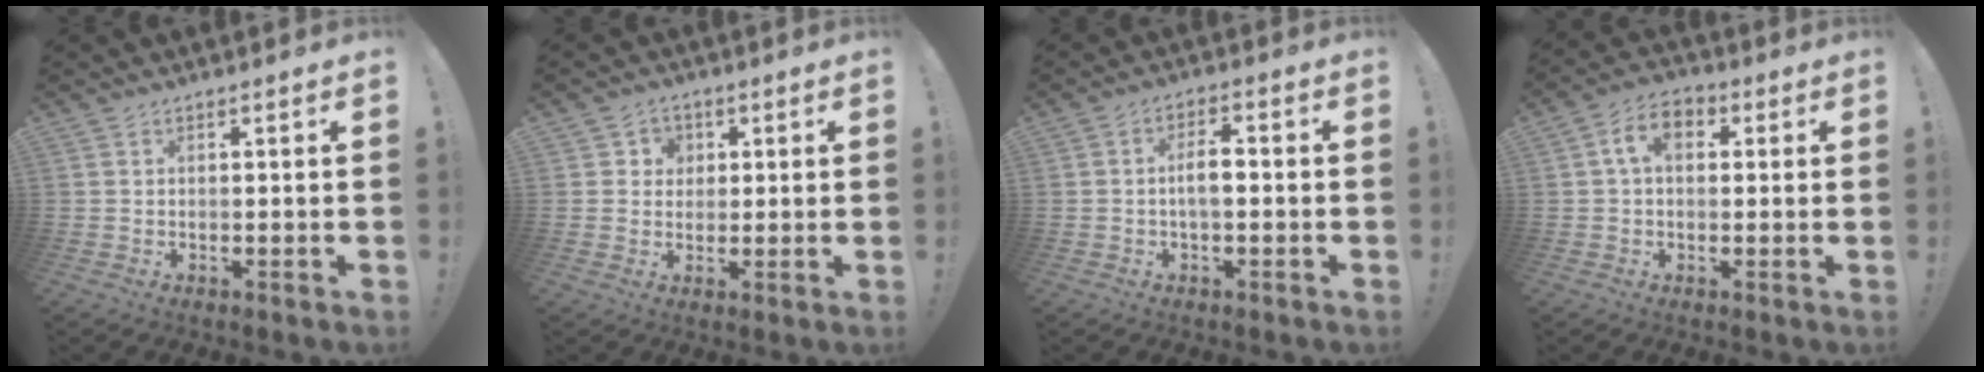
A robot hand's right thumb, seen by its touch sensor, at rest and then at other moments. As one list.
[{"total": 3.8, "force": [0.7, 3.6, 0.9], "torque": [-0.014, 0.002, 0.013]}, {"total": 5.7, "force": [-0.7, 2.3, 5.2], "torque": [-0.095, 0.010, -0.016]}, {"total": 8.3, "force": [1.9, 5.4, 6.0], "torque": [-0.103, 0.016, 0.040]}]